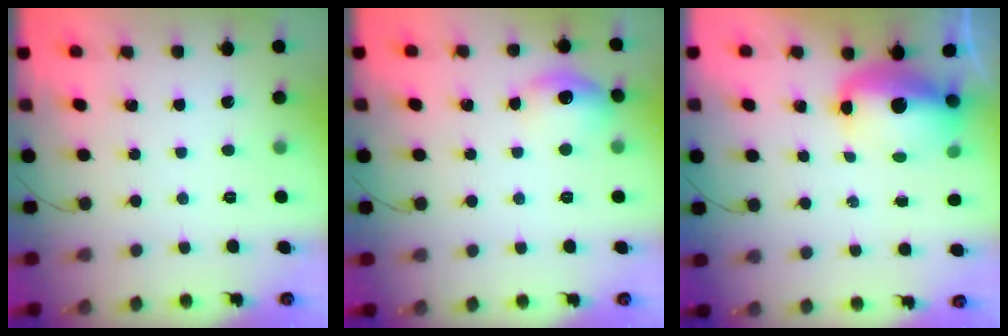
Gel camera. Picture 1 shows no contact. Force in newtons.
{"total": 10.0, "press": 9.8, "slide": 2.1}
{"total": 11.4, "press": 11.1, "slide": 2.6}